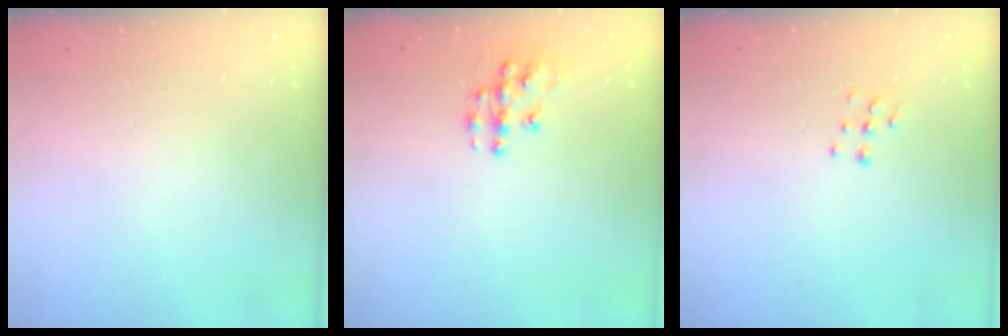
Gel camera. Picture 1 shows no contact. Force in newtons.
{"total": 9.7, "press": 9.7, "slide": 0.7}
{"total": 5.2, "press": 5.2, "slide": 0.3}